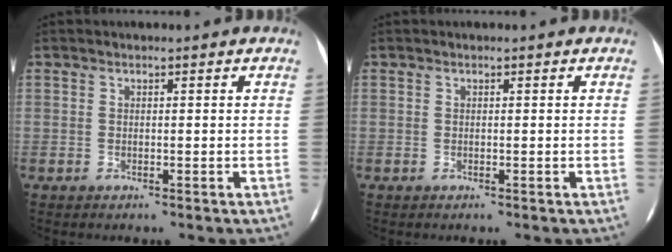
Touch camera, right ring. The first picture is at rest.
{"total": 0.0}